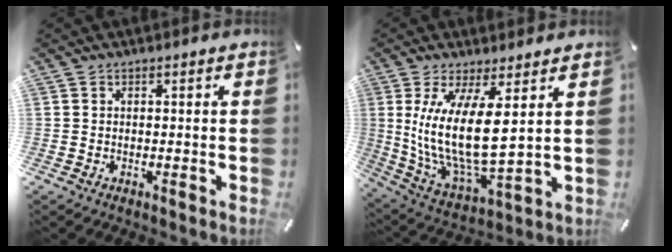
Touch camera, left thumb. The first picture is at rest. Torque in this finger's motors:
{"motor_torque": [2.53, 2.47, 0.64, -0.20, 0.46]}